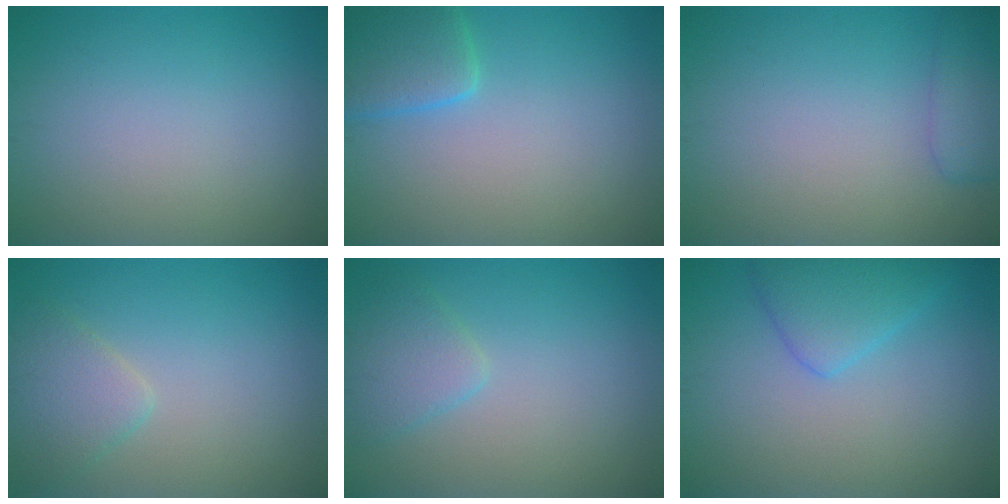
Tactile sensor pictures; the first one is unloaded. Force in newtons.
{"total": 3.7, "press": 3.7, "slide": 0.3}
{"total": 2.5, "press": 2.5, "slide": 0.2}
{"total": 2.6, "press": 2.6, "slide": 0.2}
{"total": 2.5, "press": 2.5, "slide": 0.2}
{"total": 3.3, "press": 3.3, "slide": 0.1}